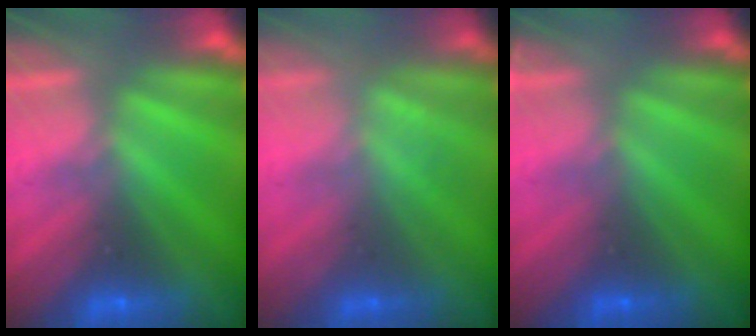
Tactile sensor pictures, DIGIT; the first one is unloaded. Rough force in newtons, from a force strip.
{"total": 2.6}
{"total": 2.6}